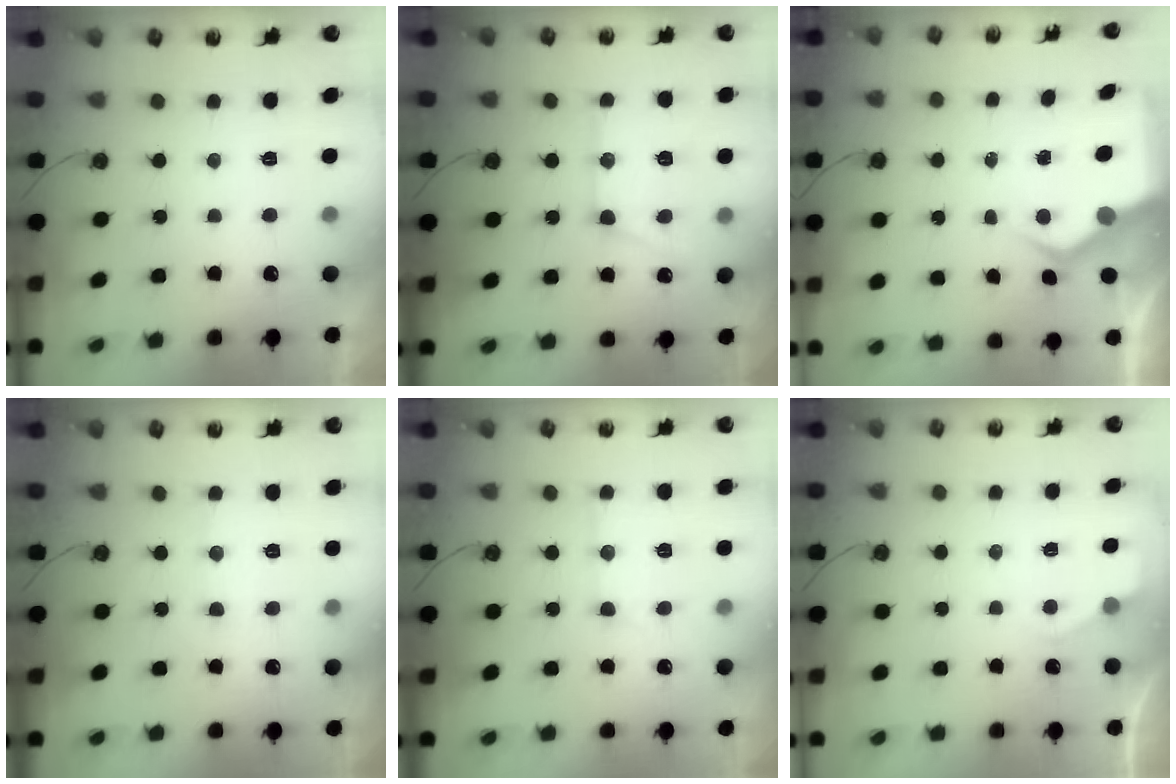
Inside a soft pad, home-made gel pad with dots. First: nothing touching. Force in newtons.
{"total": 13.6, "press": 13.5, "slide": 1.4}
{"total": 6.2, "press": 6.2, "slide": 0.8}
{"total": 6.4, "press": 6.4, "slide": 0.3}
{"total": 10.0, "press": 10.0, "slide": 0.6}
{"total": 2.8, "press": 2.7, "slide": 0.5}